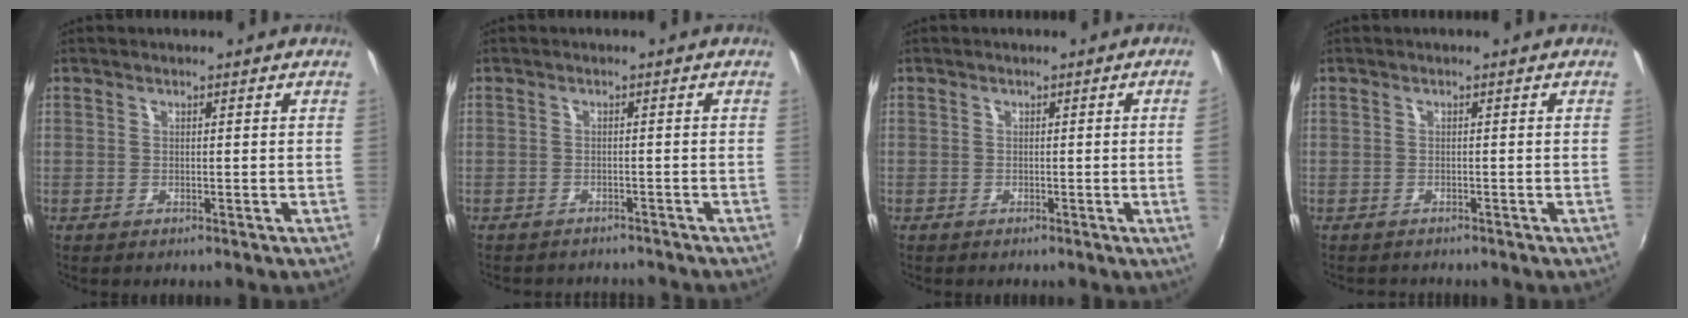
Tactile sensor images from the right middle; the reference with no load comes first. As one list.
[{"total": 5.4, "force": [-5.0, 1.7, 1.4], "torque": [-0.038, -0.015, -0.071]}, {"total": 2.7, "force": [-0.1, -1.7, 2.1], "torque": [-0.030, -0.015, 0.005]}, {"total": 1.5, "force": [-1.4, 0.5, 0.0], "torque": [-0.006, -0.006, -0.021]}]